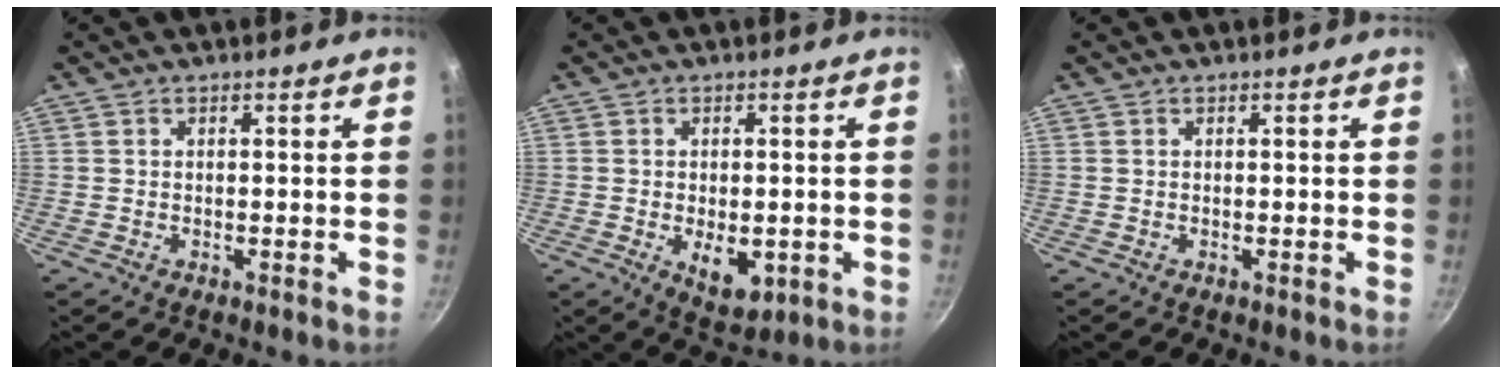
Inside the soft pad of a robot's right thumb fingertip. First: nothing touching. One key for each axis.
{"total": 7.3, "fx": -1.7, "fy": 4.1, "fz": 5.8, "tx": -0.066, "ty": -0.009, "tz": -0.011}
{"total": 0.0}